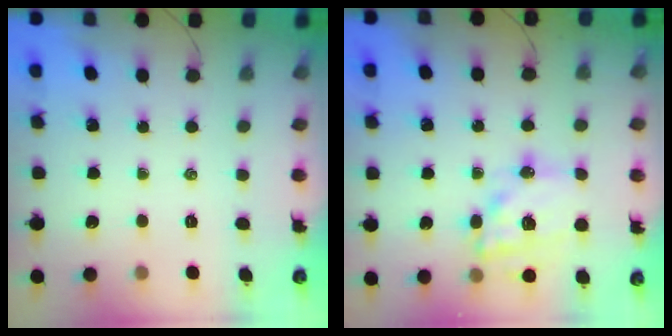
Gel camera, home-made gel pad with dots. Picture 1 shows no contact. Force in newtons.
{"total": 17.0, "press": 16.5, "slide": 3.9}